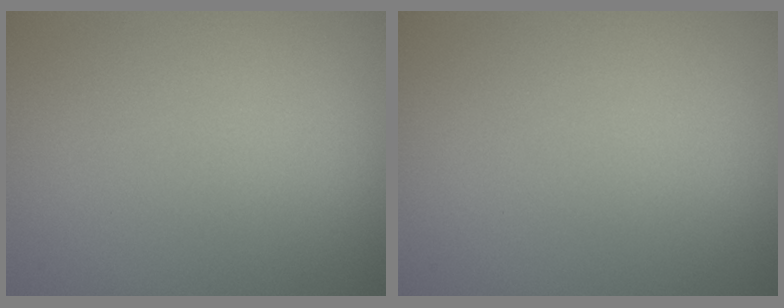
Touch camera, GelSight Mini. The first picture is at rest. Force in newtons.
{"total": 0.0}